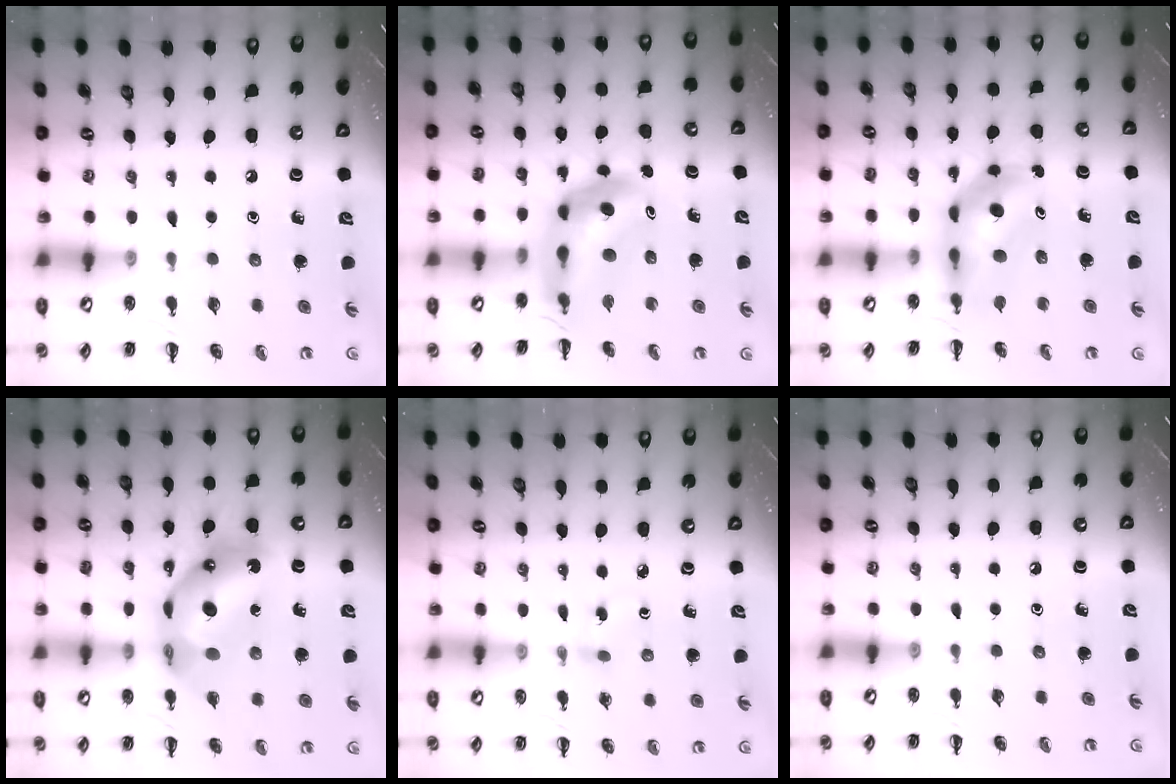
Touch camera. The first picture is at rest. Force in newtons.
{"total": 8.7, "press": 8.2, "slide": 2.8}
{"total": 6.5, "press": 6.2, "slide": 1.9}
{"total": 14.5, "press": 13.7, "slide": 4.5}
{"total": 2.0, "press": 1.7, "slide": 1.0}
{"total": 0.0}